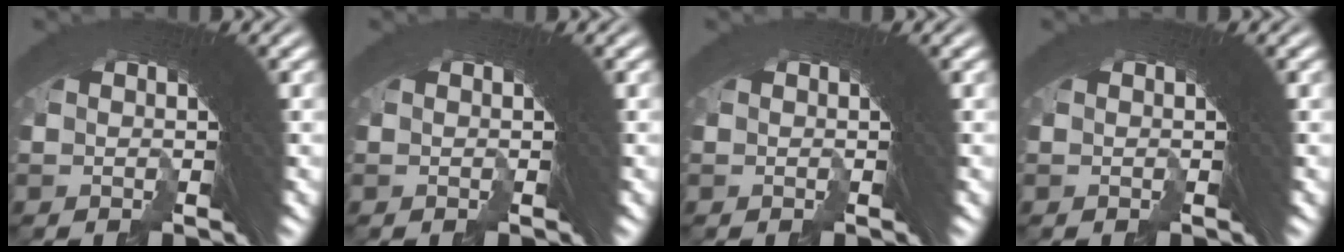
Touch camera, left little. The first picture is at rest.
{"total": 0.0}
{"total": 0.0}
{"total": 0.0}